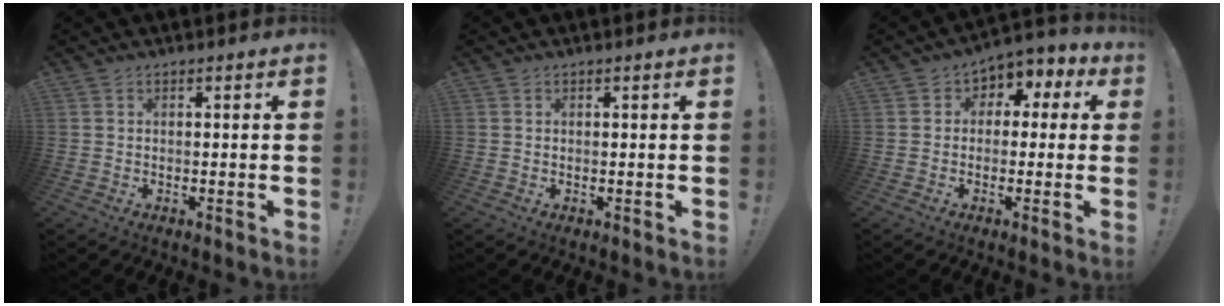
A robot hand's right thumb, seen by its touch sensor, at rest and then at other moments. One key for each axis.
{"total": 0.0}
{"total": 5.0, "fx": -0.9, "fy": 4.4, "fz": 2.3, "tx": -0.025, "ty": 0.012, "tz": -0.014}